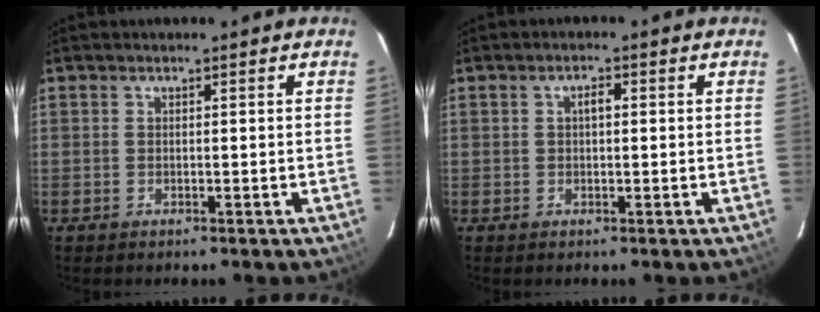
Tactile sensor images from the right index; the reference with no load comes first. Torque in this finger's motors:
{"motor_torque": [0.16, -0.03, 0.09, 0.03]}